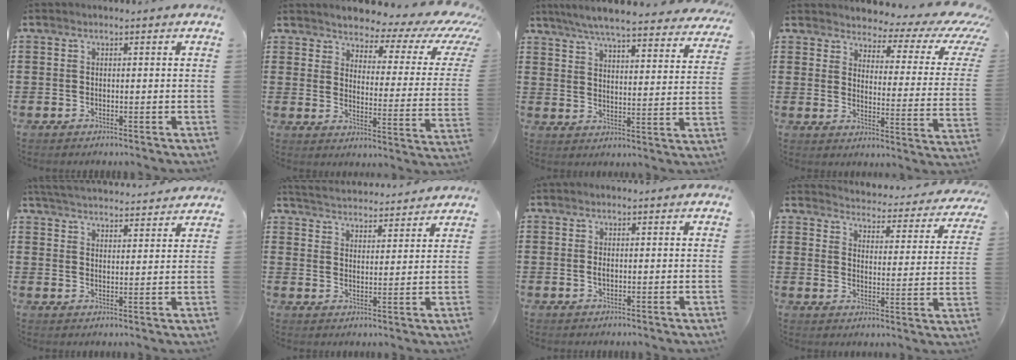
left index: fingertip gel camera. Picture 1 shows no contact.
{"total": 4.3, "force": [3.7, 1.3, 1.8], "torque": [-0.051, -0.032, 0.057]}
{"total": 6.7, "force": [6.1, -0.2, 2.6], "torque": [-0.075, -0.036, 0.106]}
{"total": 3.7, "force": [2.9, 1.5, 1.7], "torque": [-0.046, -0.026, 0.044]}
{"total": 4.4, "force": [4.3, 0.0, 0.5], "torque": [-0.025, -0.023, 0.077]}
{"total": 3.9, "force": [3.9, 0.0, -0.3], "torque": [-0.013, -0.025, 0.067]}
{"total": 0.9, "force": [0.1, 0.4, 0.9], "torque": [-0.019, 0.000, 0.001]}
{"total": 3.3, "force": [3.2, -0.2, 0.4], "torque": [-0.029, -0.034, 0.048]}